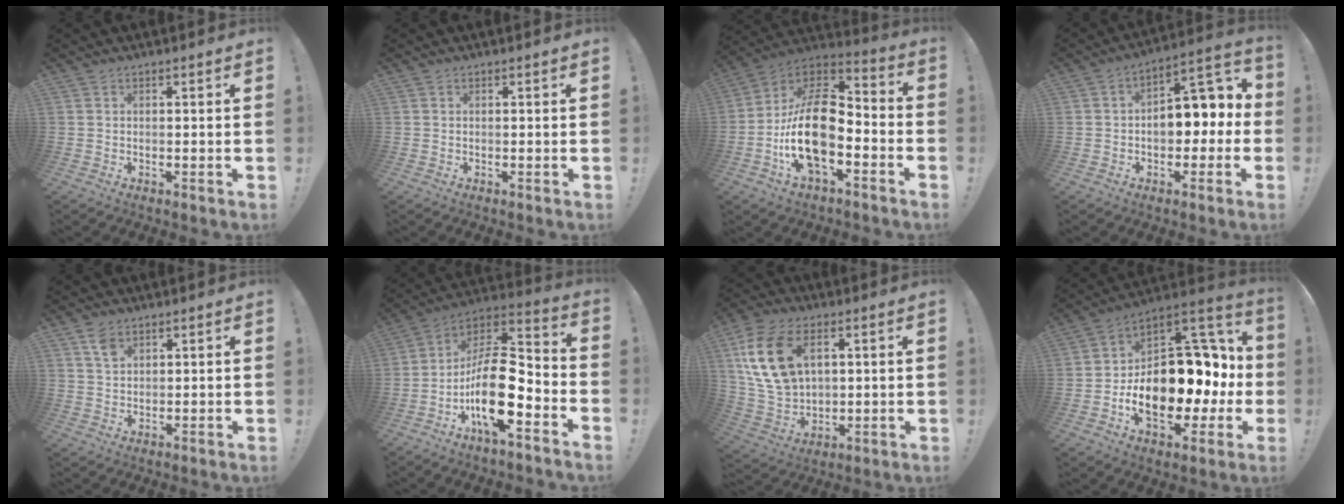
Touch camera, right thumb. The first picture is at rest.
{"total": 0.0}
{"total": 20.1, "force": [-5.1, 11.0, 16.0], "torque": [-0.313, 0.027, -0.082]}
{"total": 11.7, "force": [0.4, 7.4, 9.1], "torque": [-0.114, 0.000, 0.011]}
{"total": 4.4, "force": [2.6, 2.5, 2.5], "torque": [-0.040, -0.007, 0.047]}
{"total": 19.9, "force": [-6.2, 8.1, 17.0], "torque": [-0.308, 0.035, -0.098]}
{"total": 17.3, "force": [5.7, 11.6, 11.6], "torque": [-0.226, -0.015, 0.104]}
{"total": 21.6, "force": [-4.1, 12.9, 16.8], "torque": [-0.242, 0.007, -0.048]}